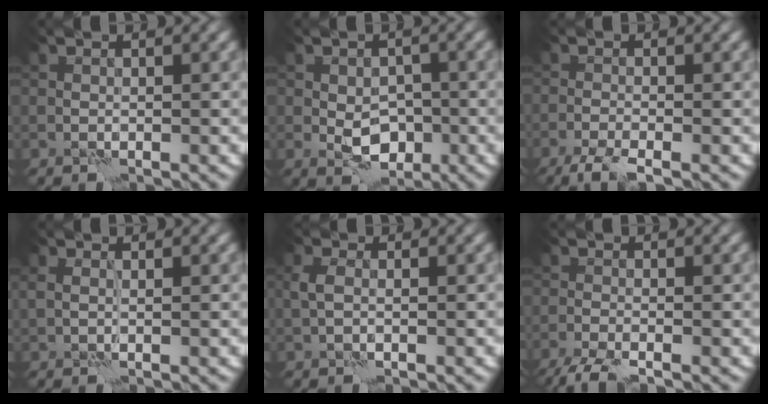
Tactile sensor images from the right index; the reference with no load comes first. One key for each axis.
{"total": 4.0, "fx": -1.2, "fy": 2.7, "fz": 2.8, "tx": -0.037, "ty": -0.002, "tz": -0.022}
{"total": 3.2, "fx": -2.5, "fy": 0.3, "fz": 2.0, "tx": -0.044, "ty": -0.005, "tz": -0.053}
{"total": 1.4, "fx": 0.7, "fy": 0.9, "fz": 0.9, "tx": -0.021, "ty": 0.008, "tz": 0.008}
{"total": 1.4, "fx": 0.1, "fy": 0.8, "fz": 1.2, "tx": -0.029, "ty": 0.004, "tz": -0.001}
{"total": 3.2, "fx": -2.7, "fy": 0.2, "fz": 1.8, "tx": -0.040, "ty": -0.009, "tz": -0.058}